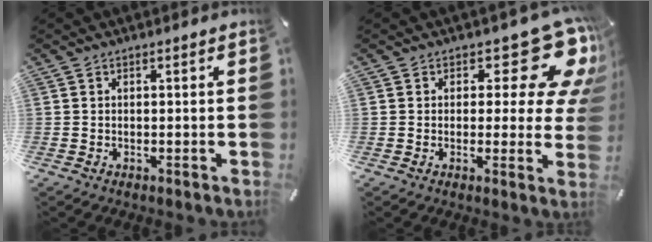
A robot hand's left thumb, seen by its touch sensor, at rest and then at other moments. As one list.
[{"total": 15.0, "force": [7.6, 7.0, 10.8], "torque": [-0.127, -0.058, 0.127]}]